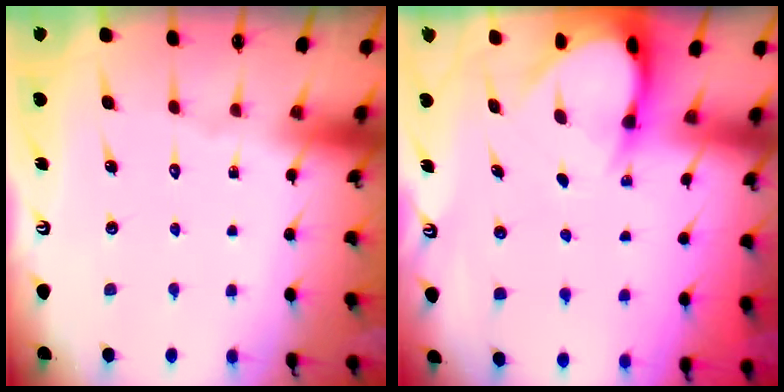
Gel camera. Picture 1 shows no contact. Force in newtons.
{"total": 3.9, "press": 3.9, "slide": 0.5}